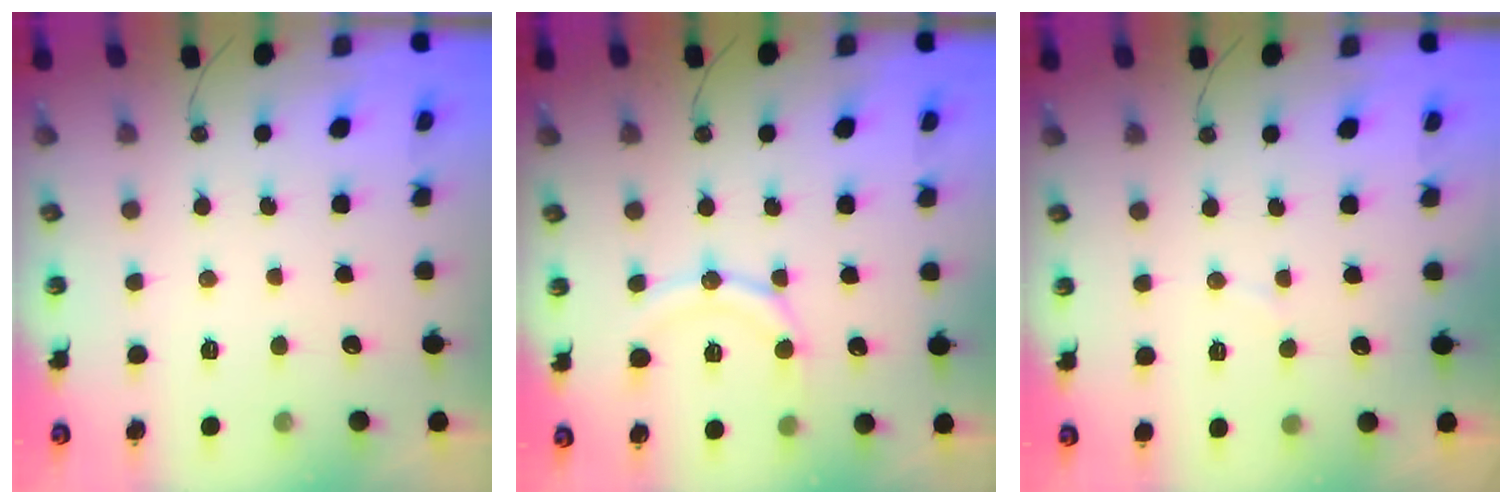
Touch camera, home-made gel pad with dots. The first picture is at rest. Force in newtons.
{"total": 12.8, "press": 12.7, "slide": 1.5}
{"total": 2.6, "press": 2.6, "slide": 0.3}